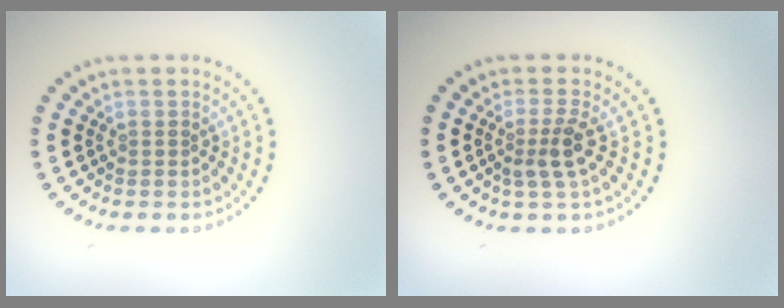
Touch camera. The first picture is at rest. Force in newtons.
{"total": 2.4, "press": 1.8, "slide": 1.6}